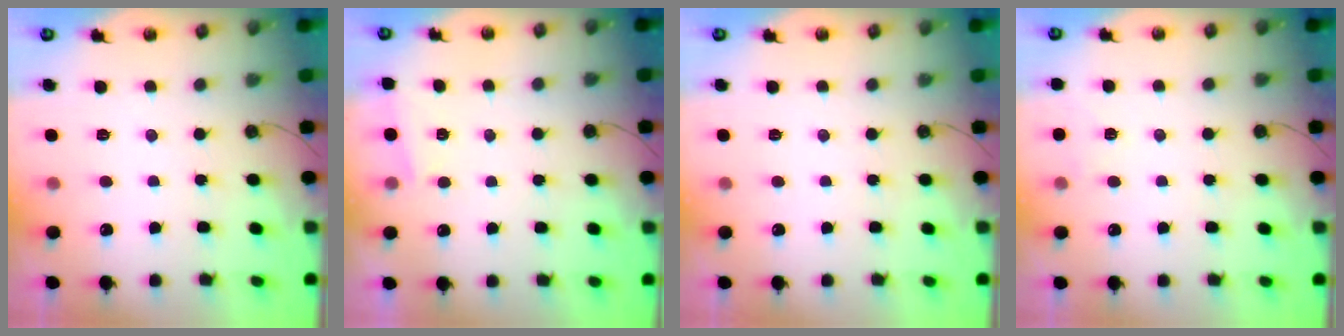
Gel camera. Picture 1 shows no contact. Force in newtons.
{"total": 1.0, "press": 0.9, "slide": 0.4}
{"total": 0.0}
{"total": 3.5, "press": 3.5, "slide": 0.2}